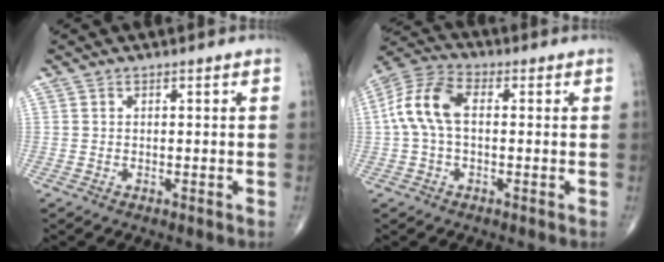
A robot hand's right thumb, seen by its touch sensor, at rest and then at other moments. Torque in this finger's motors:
{"motor_torque": [0.69, 1.55, 0.63, -0.43, 0.10]}